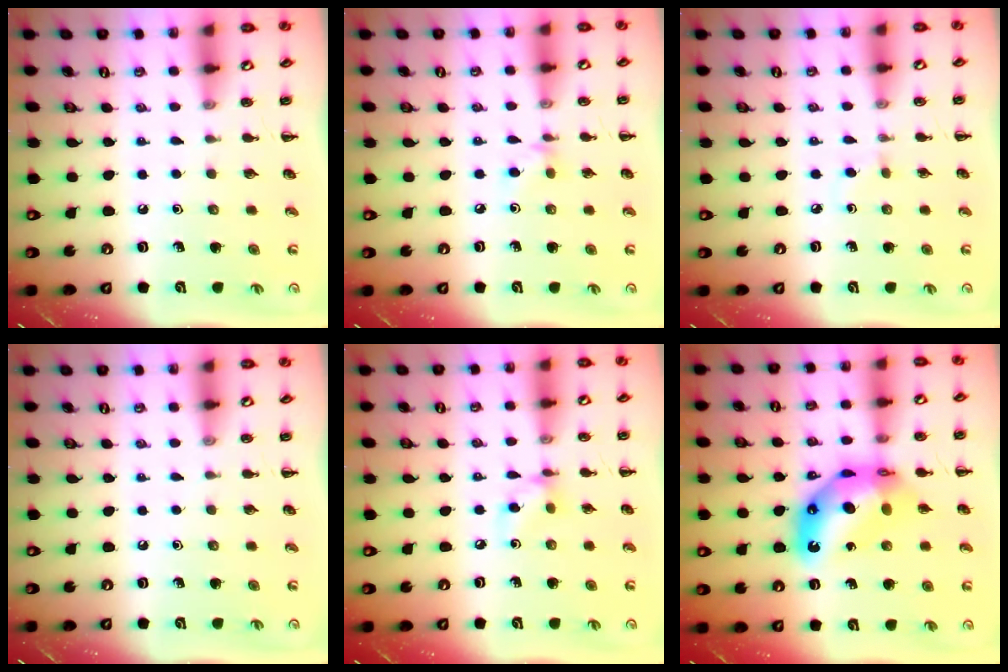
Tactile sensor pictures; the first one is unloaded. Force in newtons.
{"total": 4.2, "press": 3.9, "slide": 1.5}
{"total": 2.0, "press": 1.8, "slide": 0.9}
{"total": 0.0}
{"total": 5.6, "press": 5.6, "slide": 0.3}
{"total": 13.5, "press": 12.9, "slide": 4.2}